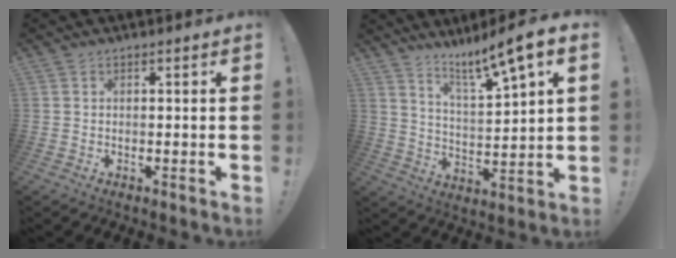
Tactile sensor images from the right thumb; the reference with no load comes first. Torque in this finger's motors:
{"motor_torque": [0.78, 0.90, 0.27, 0.21, 0.15]}